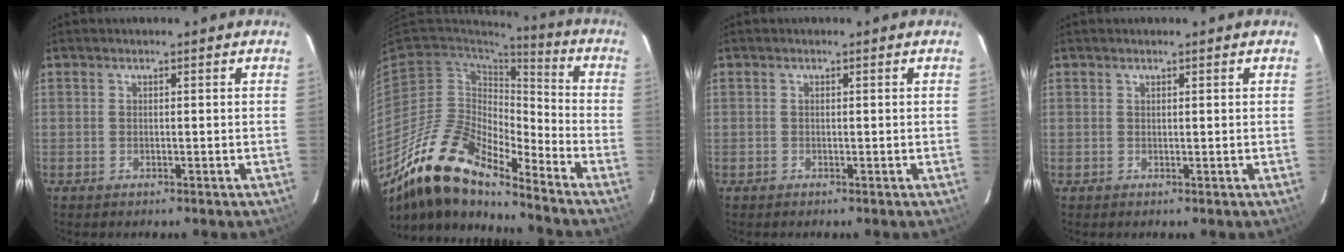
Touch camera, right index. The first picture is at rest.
{"total": 17.4, "force": [-14.3, 4.1, 8.9], "torque": [-0.154, -0.015, -0.282]}
{"total": 0.0}
{"total": 0.5, "force": [0.5, 0.2, 0.0], "torque": [-0.002, 0.001, 0.009]}